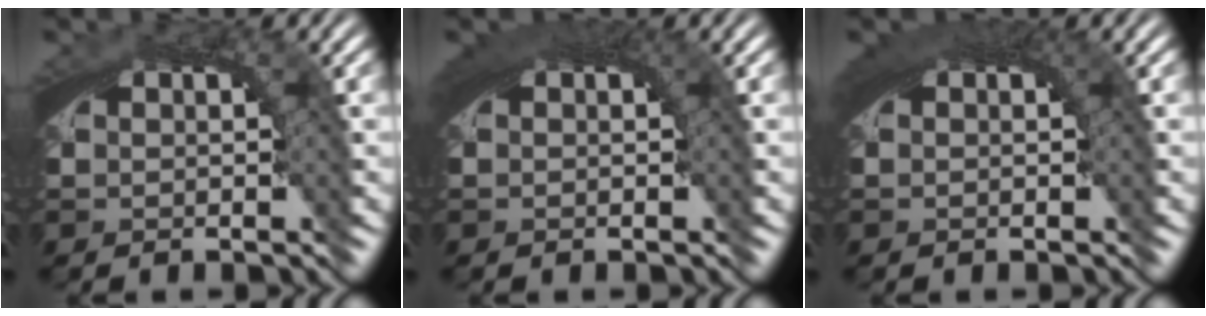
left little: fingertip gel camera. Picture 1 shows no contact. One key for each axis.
{"total": 2.3, "fx": 0.9, "fy": 0.6, "fz": 2.0, "tx": -0.023, "ty": 0.006, "tz": 0.012}
{"total": 2.3, "fx": 0.9, "fy": 0.5, "fz": 2.0, "tx": -0.023, "ty": 0.006, "tz": 0.013}